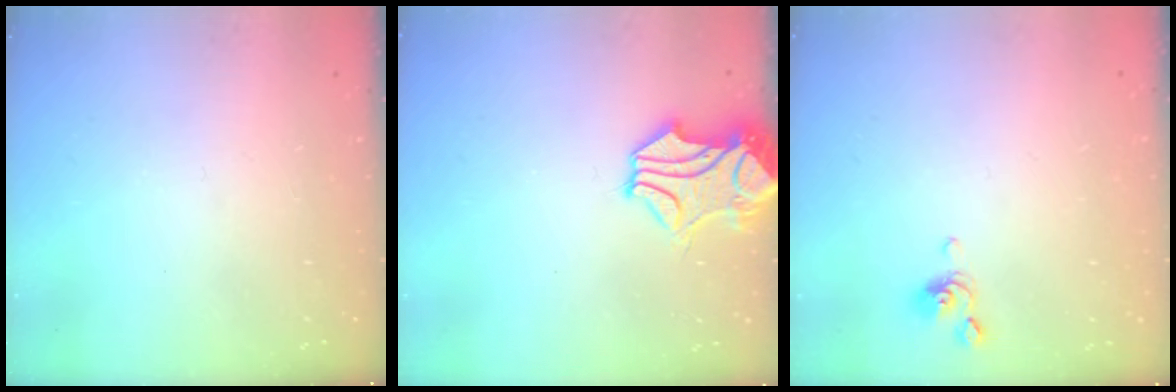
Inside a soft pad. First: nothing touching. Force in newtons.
{"total": 2.4, "press": 2.1, "slide": 1.2}
{"total": 2.3, "press": 2.3, "slide": 0.6}